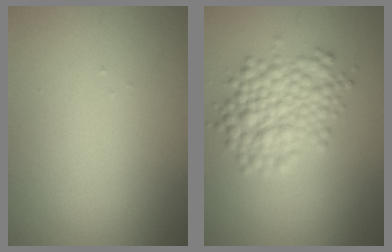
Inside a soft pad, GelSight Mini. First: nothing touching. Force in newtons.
{"total": 5.0, "press": 4.9, "slide": 0.2}